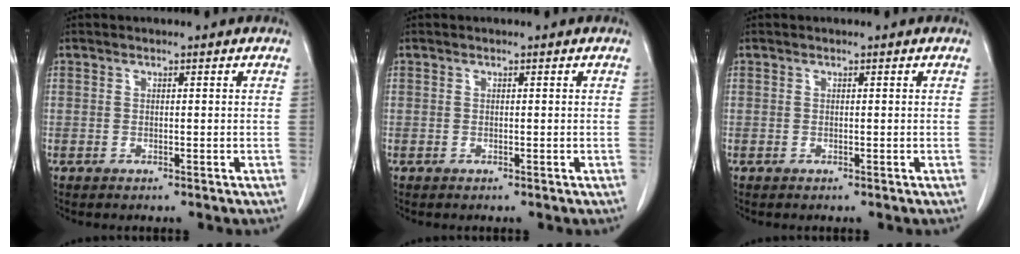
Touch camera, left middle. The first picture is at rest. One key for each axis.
{"total": 0.0}
{"total": 0.0}